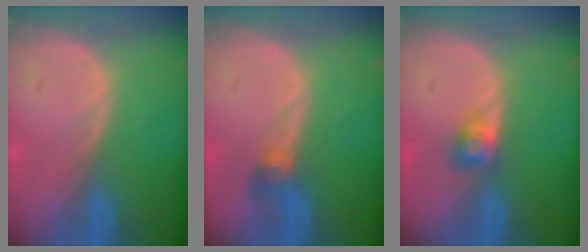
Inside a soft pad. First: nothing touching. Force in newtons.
{"total": 2.9, "press": 2.6, "slide": 1.4}
{"total": 2.6, "press": 2.5, "slide": 0.7}